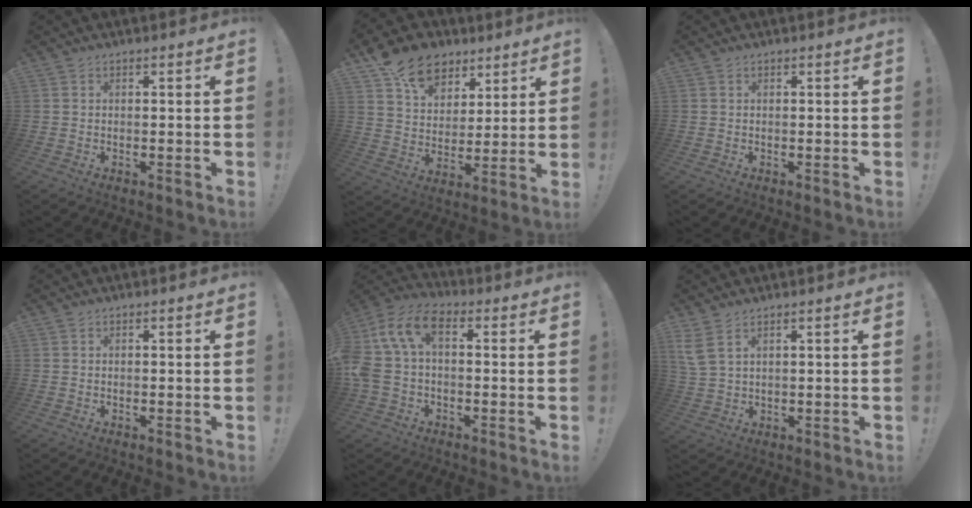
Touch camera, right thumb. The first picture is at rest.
{"total": 14.9, "force": [9.1, 10.3, 5.9], "torque": [-0.092, -0.050, 0.175]}
{"total": 0.0}
{"total": 0.0}
{"total": 12.2, "force": [2.0, 7.3, 9.6], "torque": [-0.204, 0.010, 0.040]}
{"total": 4.6, "force": [2.8, 1.4, 3.4], "torque": [-0.077, -0.011, 0.053]}